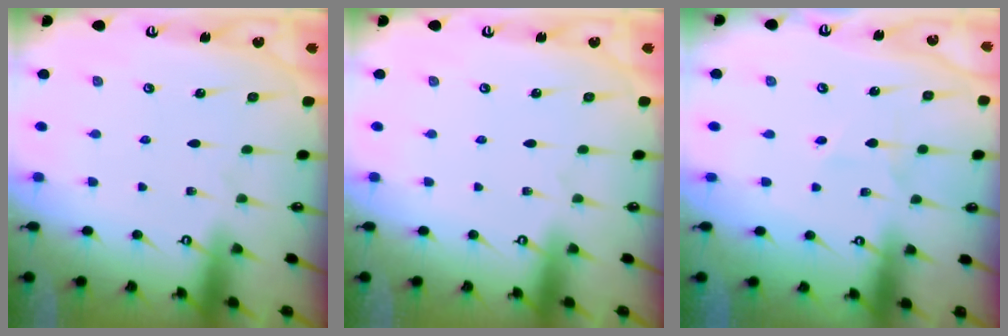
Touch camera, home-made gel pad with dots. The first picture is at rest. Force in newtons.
{"total": 0.0}
{"total": 2.7, "press": 2.5, "slide": 0.9}